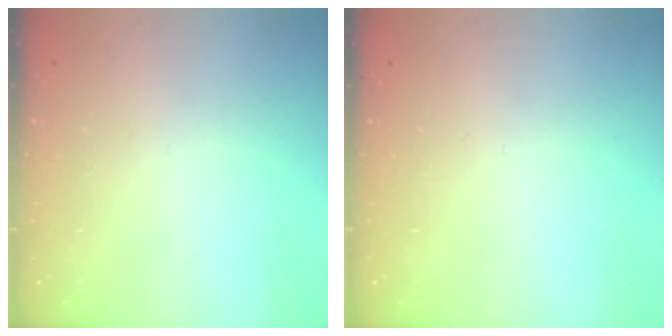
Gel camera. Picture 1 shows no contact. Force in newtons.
{"total": 0.0}